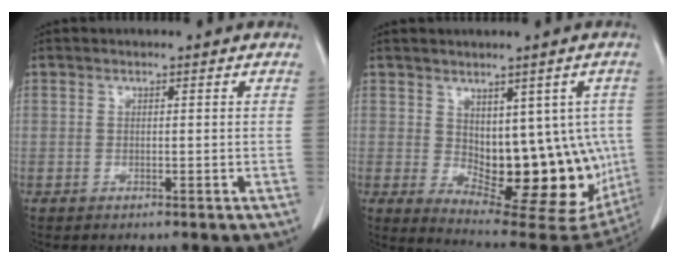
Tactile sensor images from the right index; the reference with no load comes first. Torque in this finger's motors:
{"motor_torque": [0.55, -0.06, 0.31, 0.06]}